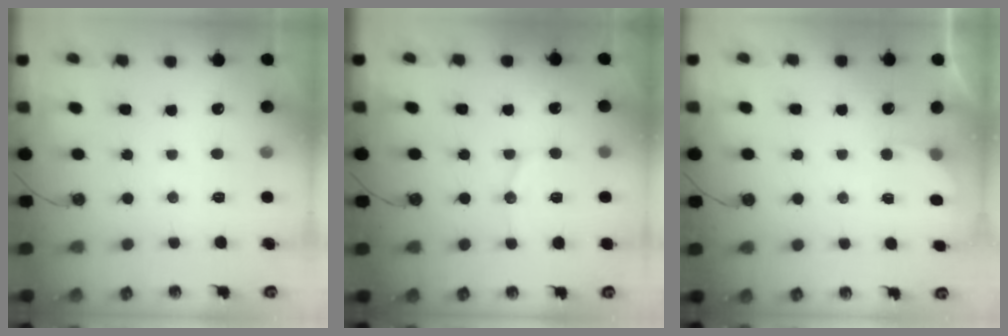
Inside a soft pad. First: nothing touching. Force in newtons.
{"total": 7.2, "press": 6.9, "slide": 2.0}
{"total": 1.8, "press": 1.7, "slide": 0.8}